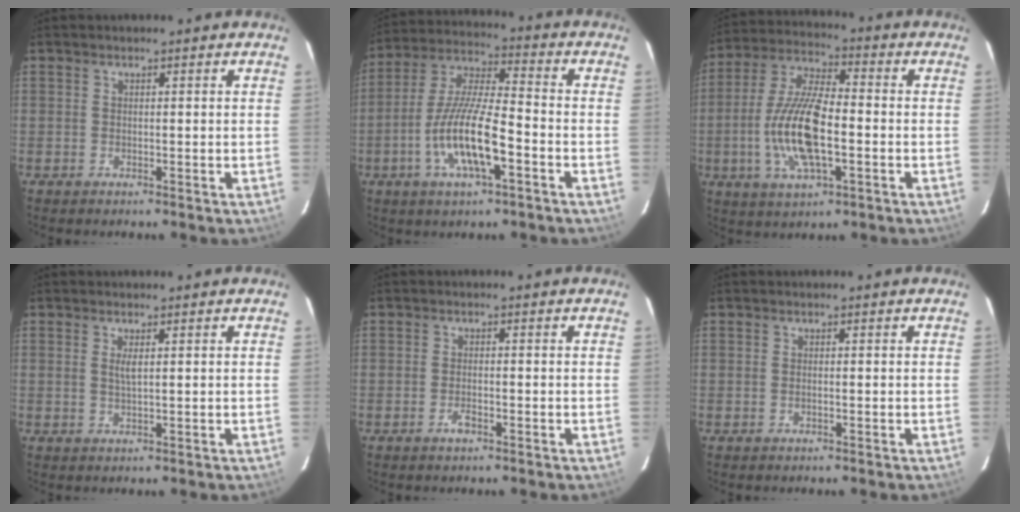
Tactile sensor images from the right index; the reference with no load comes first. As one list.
[{"total": 13.5, "force": [-5.3, 3.1, 12.1], "torque": [-0.248, -0.007, -0.102]}, {"total": 15.0, "force": [-3.2, 5.3, 13.6], "torque": [-0.284, -0.001, -0.063]}, {"total": 1.6, "force": [0.5, 0.2, 1.5], "torque": [-0.028, -0.001, 0.008]}, {"total": 1.9, "force": [-1.2, 0.7, 1.3], "torque": [-0.028, 0.000, -0.022]}, {"total": 0.0}]